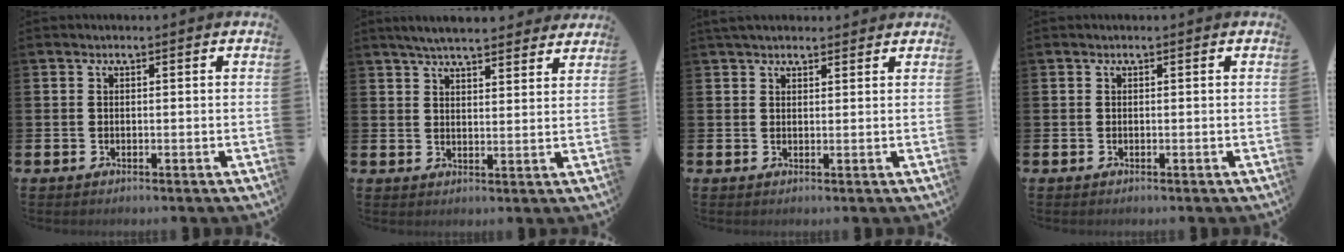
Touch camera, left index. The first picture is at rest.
{"total": 5.5, "force": [5.3, 0.7, 1.5], "torque": [-0.036, -0.023, 0.094]}
{"total": 2.8, "force": [2.6, 1.0, 0.6], "torque": [-0.005, -0.007, 0.045]}
{"total": 0.0}